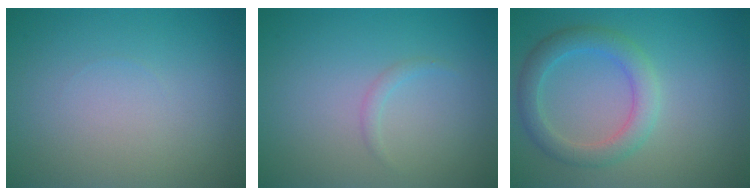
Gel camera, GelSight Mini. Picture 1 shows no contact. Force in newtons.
{"total": 0.7, "press": 0.7, "slide": 0.0}
{"total": 3.6, "press": 3.6, "slide": 0.2}